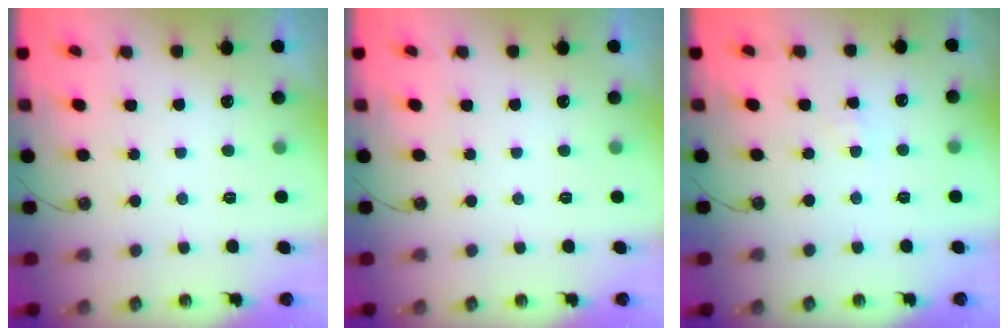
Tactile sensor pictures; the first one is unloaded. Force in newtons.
{"total": 0.0}
{"total": 3.0, "press": 2.9, "slide": 0.5}